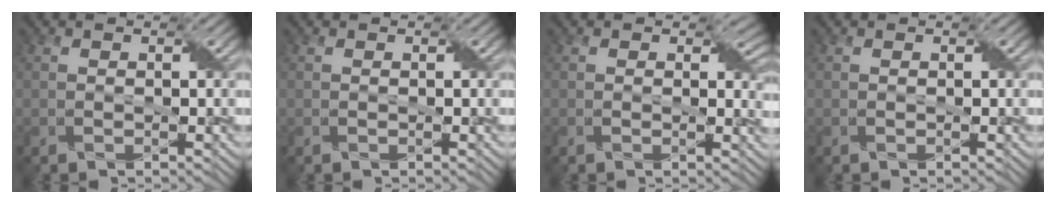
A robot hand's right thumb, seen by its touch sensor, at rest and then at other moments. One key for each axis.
{"total": 0.0}
{"total": 3.4, "fx": 1.1, "fy": 2.0, "fz": 2.4, "tx": -0.031, "ty": -0.008, "tz": 0.016}
{"total": 0.0}